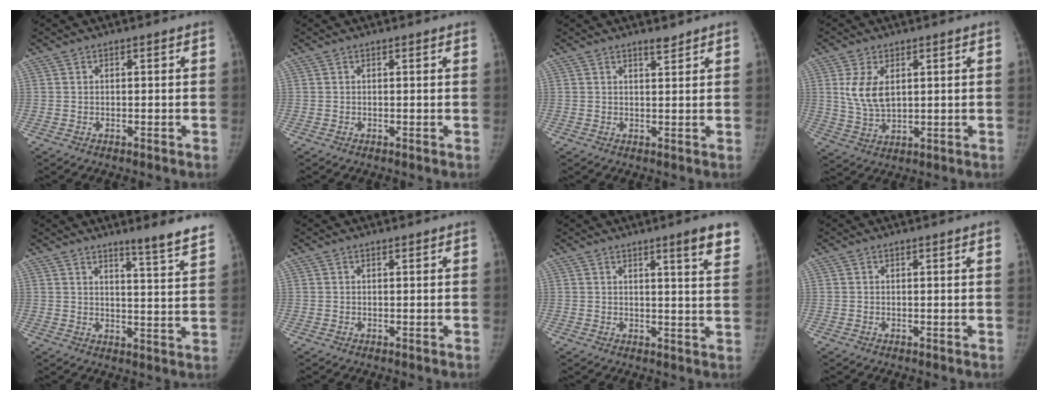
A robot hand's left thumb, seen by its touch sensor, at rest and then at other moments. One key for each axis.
{"total": 1.1, "fx": 0.9, "fy": 0.0, "fz": 0.6, "tx": -0.007, "ty": 0.004, "tz": 0.009}
{"total": 1.8, "fx": 1.6, "fy": 0.4, "fz": 0.7, "tx": -0.001, "ty": -0.013, "tz": 0.026}
{"total": 7.2, "fx": 2.1, "fy": 4.2, "fz": 5.5, "tx": -0.095, "ty": -0.009, "tz": 0.051}
{"total": 9.2, "fx": 7.5, "fy": 0.2, "fz": 5.2, "tx": -0.052, "ty": -0.055, "tz": 0.094}
{"total": 0.0}
{"total": 7.4, "fx": 5.0, "fy": 0.3, "fz": 5.5, "tx": -0.057, "ty": -0.026, "tz": 0.057}
{"total": 1.6, "fx": 1.0, "fy": -0.1, "fz": 1.2, "tx": -0.015, "ty": 0.004, "tz": 0.012}